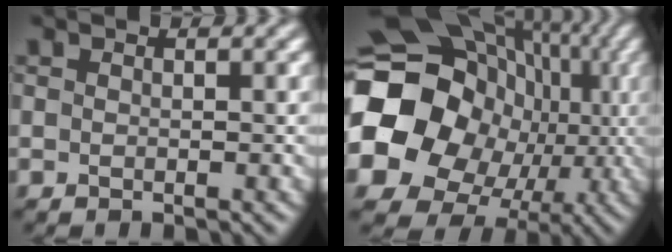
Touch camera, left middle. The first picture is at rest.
{"total": 23.0, "force": [-2.9, 21.1, 8.8], "torque": [-0.167, -0.007, -0.072]}